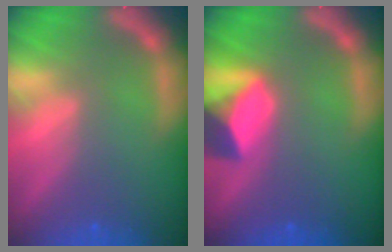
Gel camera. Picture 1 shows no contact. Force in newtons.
{"total": 5.9}